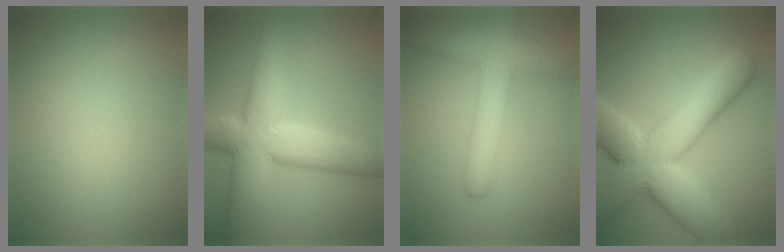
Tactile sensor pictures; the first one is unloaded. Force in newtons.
{"total": 10.1, "press": 10.0, "slide": 0.8}
{"total": 5.7, "press": 5.7, "slide": 0.2}
{"total": 12.9, "press": 12.9, "slide": 0.8}